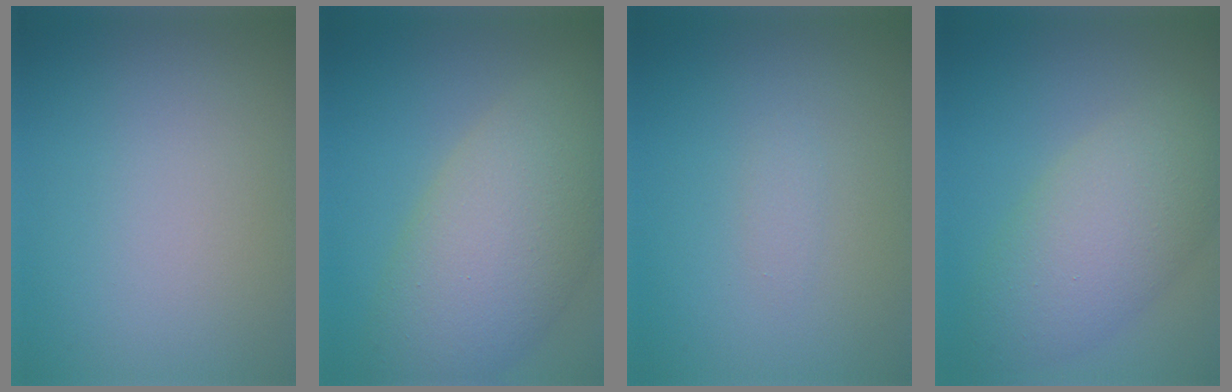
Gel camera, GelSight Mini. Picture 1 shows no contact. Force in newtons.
{"total": 9.6, "press": 9.6, "slide": 0.6}
{"total": 0.7, "press": 0.7, "slide": 0.0}
{"total": 6.6, "press": 6.6, "slide": 0.2}